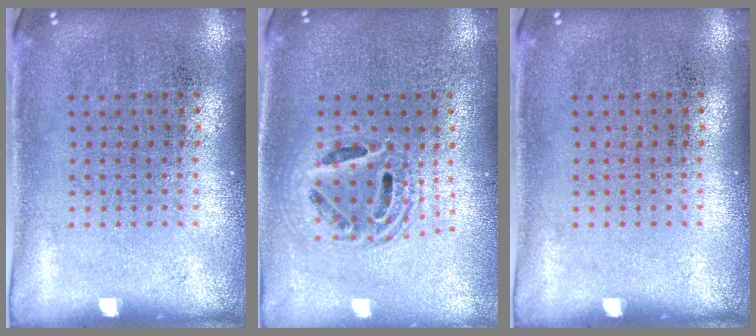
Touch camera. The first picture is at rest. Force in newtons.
{"total": 1.6, "press": 1.3, "slide": 0.9}
{"total": 0.0}